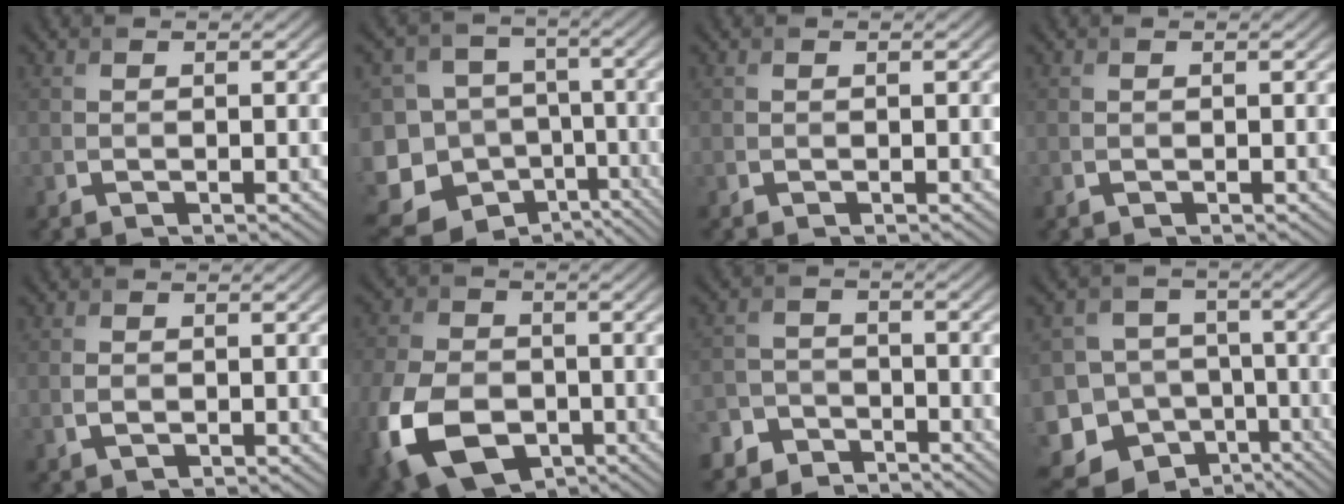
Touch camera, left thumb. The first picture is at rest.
{"total": 17.8, "force": [-9.9, 13.2, 6.7], "torque": [-0.199, -0.029, -0.141]}
{"total": 0.0}
{"total": 0.0}
{"total": 1.3, "force": [-0.2, 0.8, 0.9], "torque": [-0.022, -0.002, -0.003]}
{"total": 14.3, "force": [-5.5, 9.5, 9.1], "torque": [-0.247, -0.051, -0.098]}
{"total": 5.6, "force": [-4.8, 2.8, 0.8], "torque": [-0.020, -0.005, -0.100]}
{"total": 15.4, "force": [-9.2, 11.4, 4.6], "torque": [-0.148, -0.033, -0.138]}